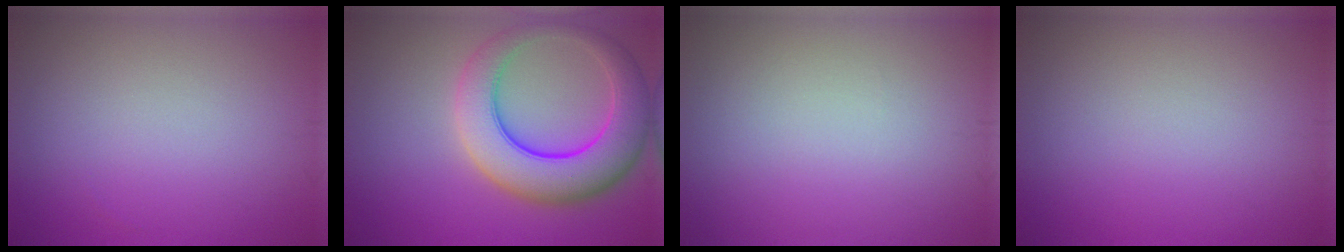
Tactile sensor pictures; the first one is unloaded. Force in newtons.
{"total": 8.3, "press": 8.3, "slide": 0.4}
{"total": 0.0}
{"total": 0.0}